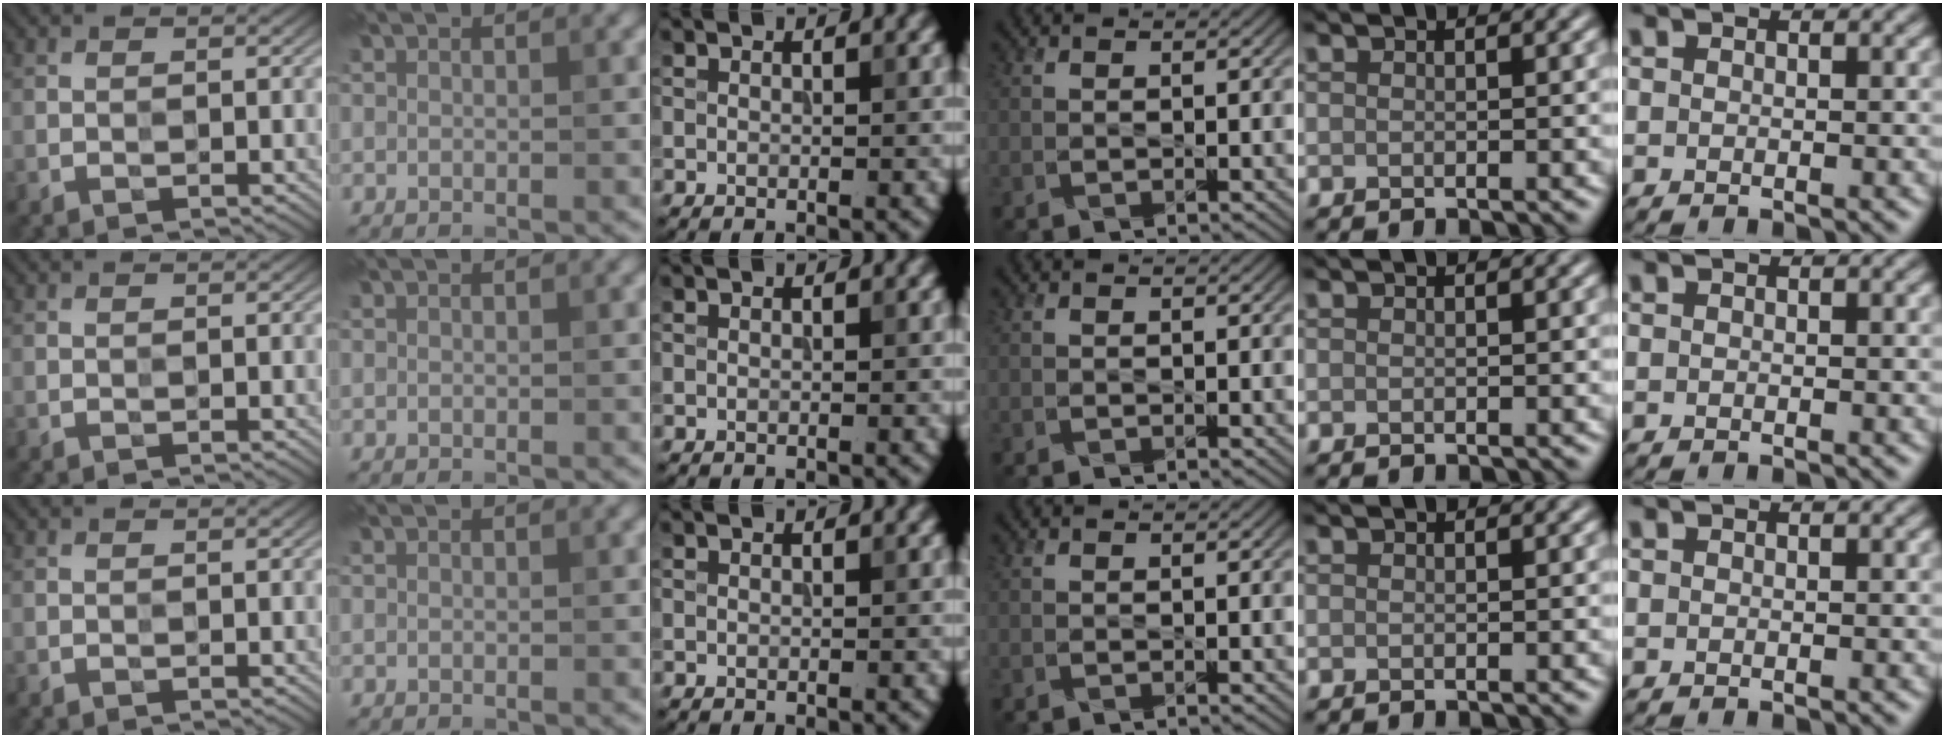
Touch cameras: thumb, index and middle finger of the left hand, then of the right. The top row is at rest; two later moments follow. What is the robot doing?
{"motion": "press", "object": "grip strengthener"}